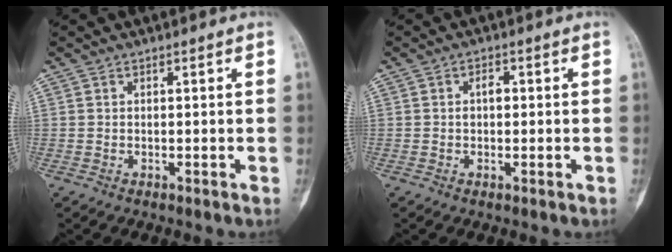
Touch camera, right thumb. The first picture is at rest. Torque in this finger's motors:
{"motor_torque": [0.45, 2.42, -0.06, 0.09, 0.00]}